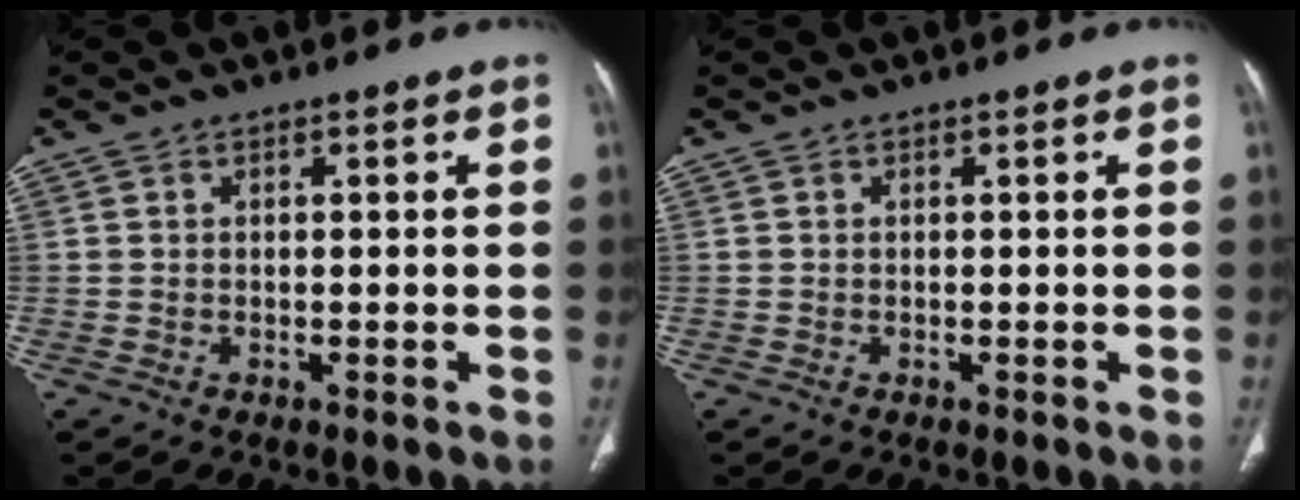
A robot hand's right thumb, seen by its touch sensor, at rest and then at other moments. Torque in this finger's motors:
{"motor_torque": [0.09, 0.09, -0.04, -0.03, 0.02]}